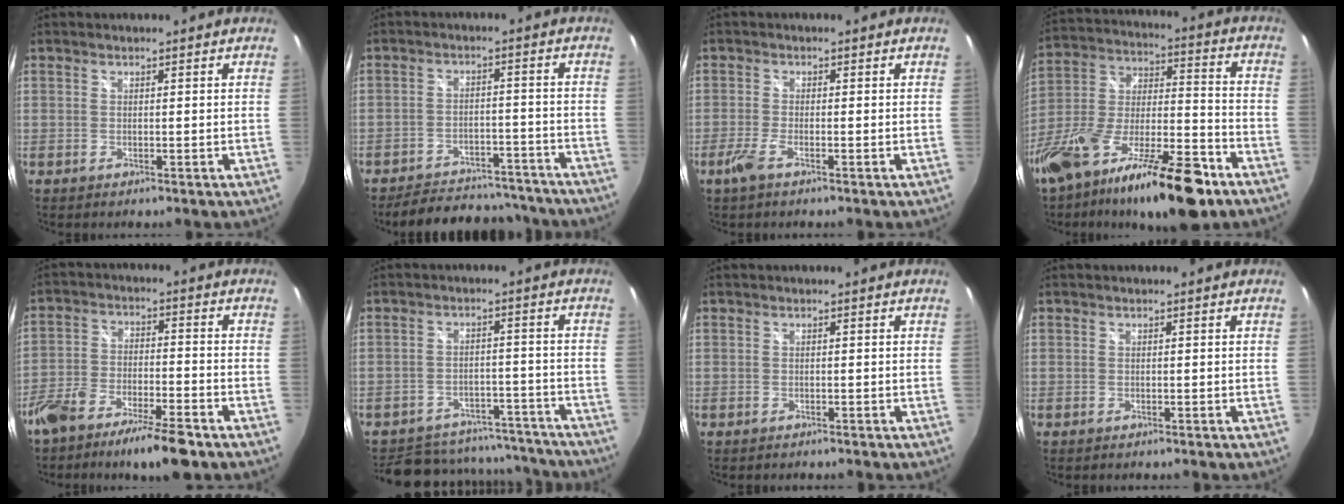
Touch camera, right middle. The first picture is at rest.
{"total": 17.7, "force": [-15.7, 5.9, 5.8], "torque": [-0.121, 0.022, -0.193]}
{"total": 2.9, "force": [-1.8, 0.5, 2.2], "torque": [-0.055, -0.004, -0.036]}
{"total": 24.5, "force": [-14.9, 7.0, 18.1], "torque": [-0.318, -0.033, -0.254]}
{"total": 11.0, "force": [-7.9, 2.6, 7.1], "torque": [-0.142, -0.005, -0.140]}
{"total": 19.4, "force": [-16.2, 8.6, 6.3], "torque": [-0.139, 0.029, -0.189]}
{"total": 0.7, "force": [-0.6, 0.2, 0.1], "torque": [-0.005, -0.003, -0.010]}
{"total": 0.0}